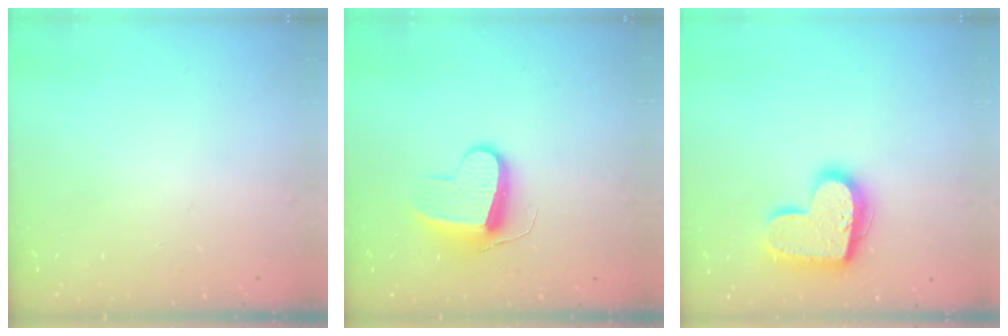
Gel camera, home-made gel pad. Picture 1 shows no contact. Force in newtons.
{"total": 9.8, "press": 9.8, "slide": 0.3}
{"total": 17.8, "press": 17.8, "slide": 1.2}